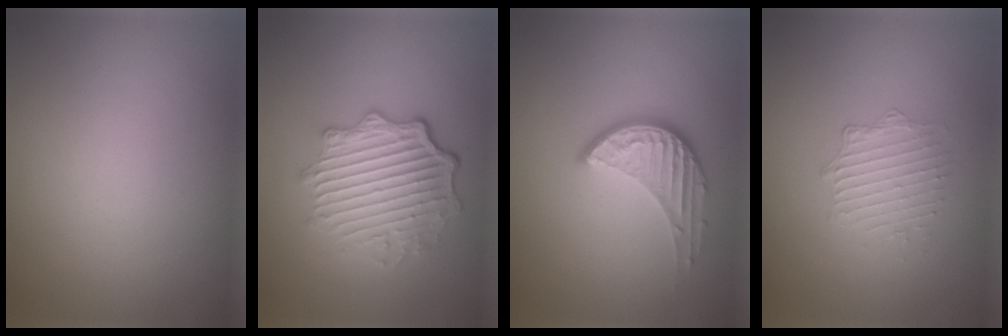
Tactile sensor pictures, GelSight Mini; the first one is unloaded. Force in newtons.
{"total": 6.1, "press": 4.5, "slide": 4.1}
{"total": 3.8, "press": 2.9, "slide": 2.4}
{"total": 1.7, "press": 1.1, "slide": 1.3}